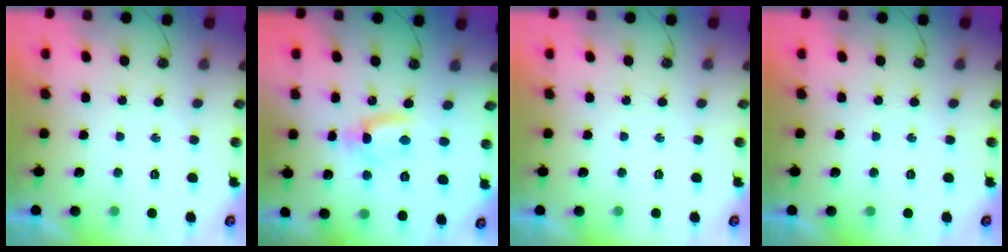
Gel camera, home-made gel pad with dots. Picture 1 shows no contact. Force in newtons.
{"total": 5.9, "press": 4.9, "slide": 3.2}
{"total": 0.0}
{"total": 0.0}